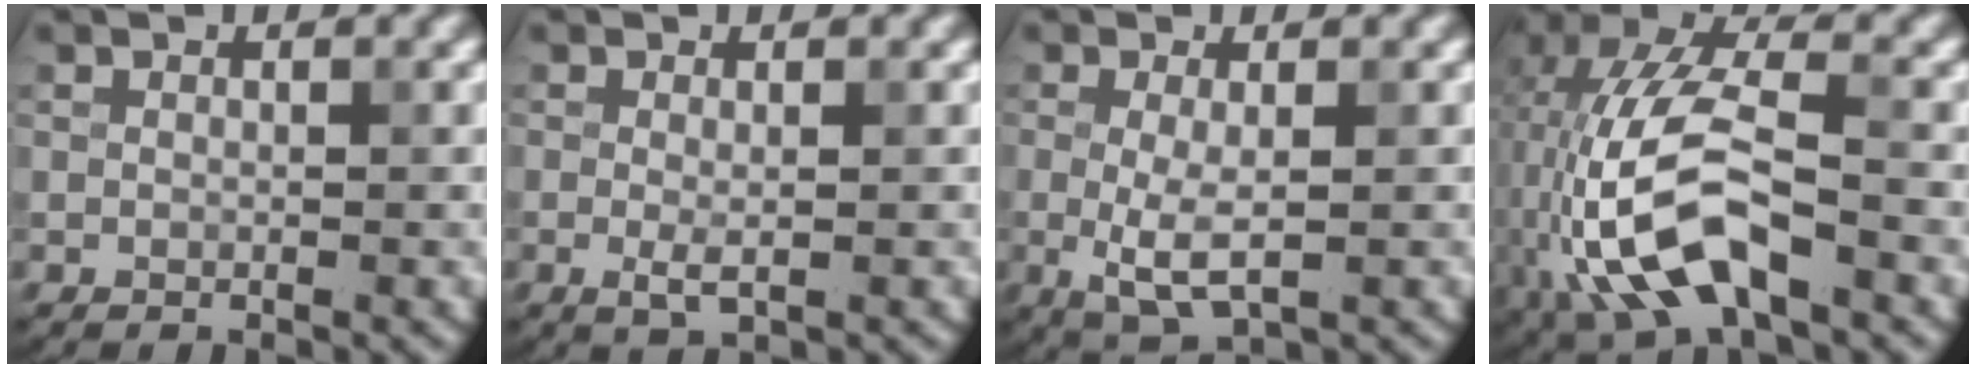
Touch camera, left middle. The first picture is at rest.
{"total": 1.4, "force": [-0.1, 0.3, 1.3], "torque": [-0.026, -0.005, -0.003]}
{"total": 3.5, "force": [-0.4, 1.2, 3.3], "torque": [-0.073, -0.011, -0.007]}
{"total": 11.0, "force": [-3.1, 4.9, 9.3], "torque": [-0.195, 0.013, -0.069]}